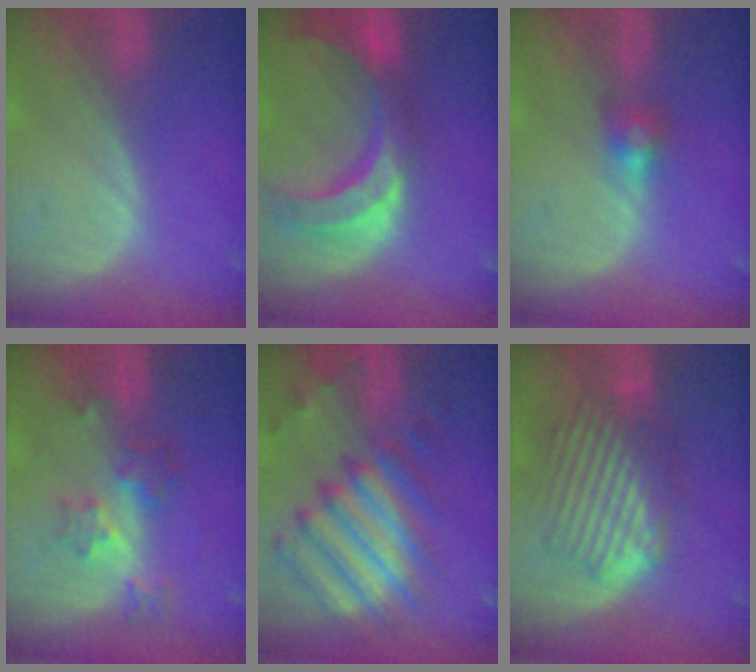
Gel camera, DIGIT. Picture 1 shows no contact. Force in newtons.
{"total": 11.1, "press": 9.5, "slide": 5.7}
{"total": 2.8, "press": 2.5, "slide": 1.3}
{"total": 5.9, "press": 5.4, "slide": 2.4}
{"total": 11.7, "press": 10.3, "slide": 5.6}
{"total": 8.4, "press": 8.0, "slide": 2.5}